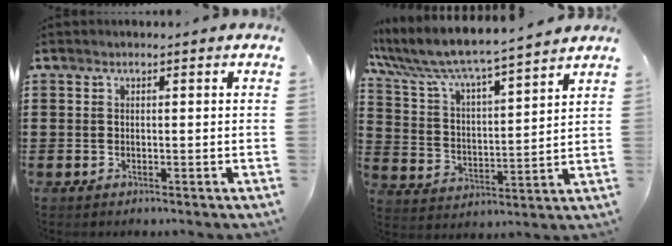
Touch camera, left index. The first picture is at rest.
{"total": 6.6, "force": [6.1, 0.3, 2.5], "torque": [-0.078, -0.042, 0.098]}